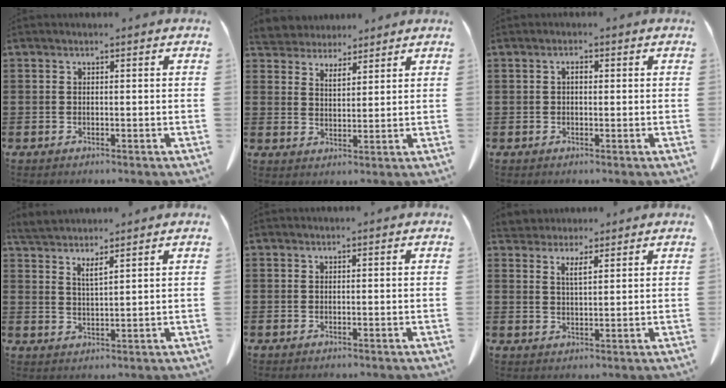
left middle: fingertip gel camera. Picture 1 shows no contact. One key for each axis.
{"total": 4.2, "fx": 3.9, "fy": 1.3, "fz": 0.0, "tx": -0.014, "ty": -0.011, "tz": 0.073}
{"total": 1.4, "fx": 0.2, "fy": 0.7, "fz": 1.1, "tx": -0.024, "ty": 0.006, "tz": 0.001}
{"total": 3.1, "fx": 2.8, "fy": -0.1, "fz": 1.4, "tx": -0.036, "ty": -0.005, "tz": 0.050}
{"total": 0.0}
{"total": 3.1, "fx": 2.6, "fy": 0.9, "fz": 1.2, "tx": -0.023, "ty": -0.004, "tz": 0.046}